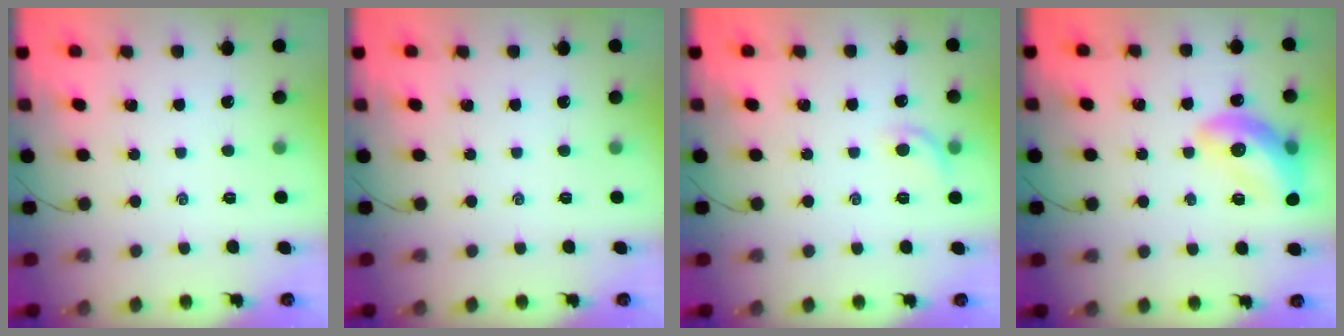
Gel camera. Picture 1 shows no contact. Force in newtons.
{"total": 0.0}
{"total": 6.1, "press": 6.0, "slide": 1.4}
{"total": 14.8, "press": 14.7, "slide": 2.0}